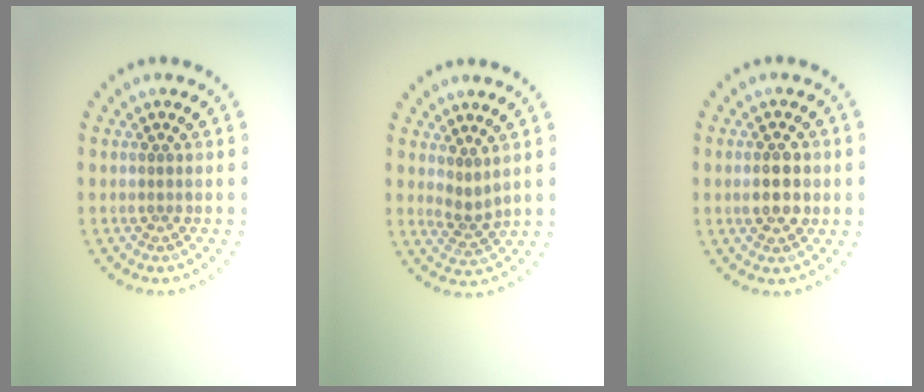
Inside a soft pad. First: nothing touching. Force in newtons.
{"total": 1.9, "press": 1.3, "slide": 1.4}
{"total": 2.9, "press": 2.9, "slide": 0.2}